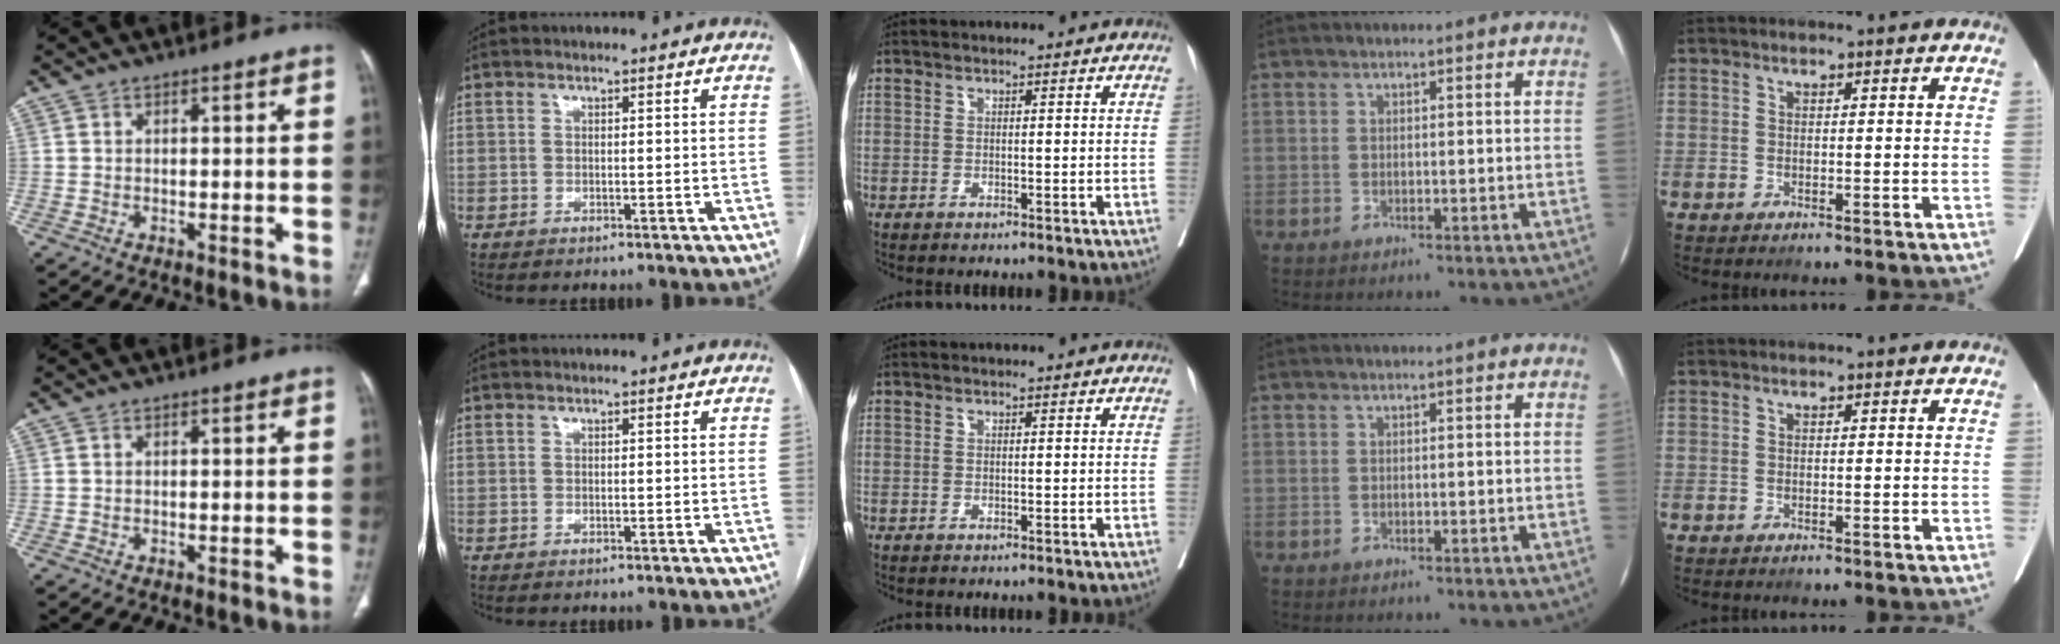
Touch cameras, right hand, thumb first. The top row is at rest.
{}